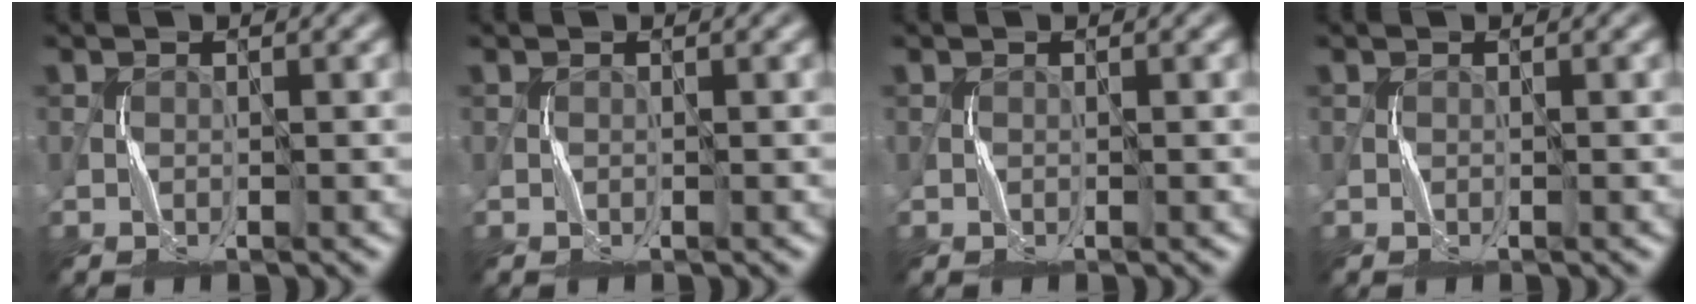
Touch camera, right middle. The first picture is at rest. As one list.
[{"total": 0.0}, {"total": 0.0}, {"total": 0.0}]